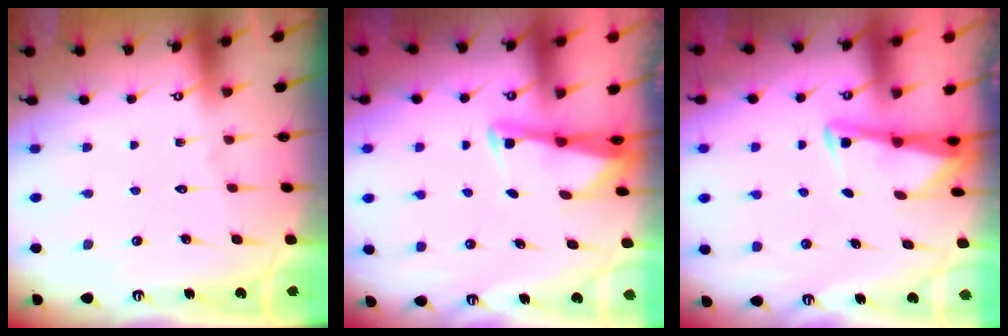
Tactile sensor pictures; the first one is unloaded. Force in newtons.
{"total": 2.6, "press": 2.6, "slide": 0.3}
{"total": 3.3, "press": 3.3, "slide": 0.3}